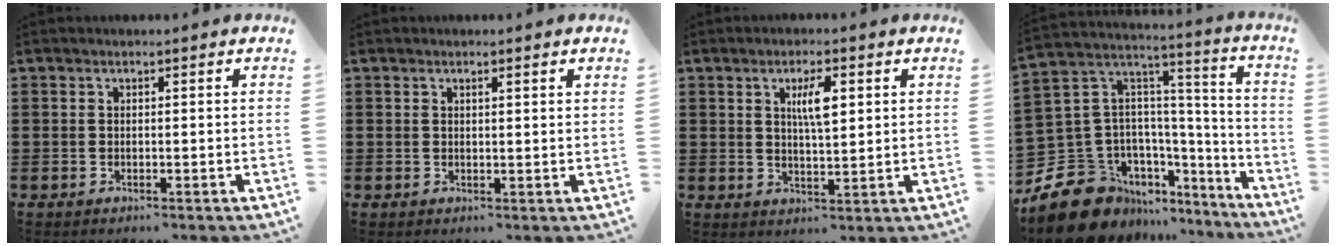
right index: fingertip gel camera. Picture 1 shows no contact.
{"total": 0.7, "force": [0.5, 0.0, 0.6], "torque": [-0.012, 0.000, 0.009]}
{"total": 4.7, "force": [1.5, 1.3, 4.2], "torque": [-0.081, 0.006, 0.021]}
{"total": 14.1, "force": [-9.1, 9.6, 4.8], "torque": [-0.139, 0.012, -0.162]}